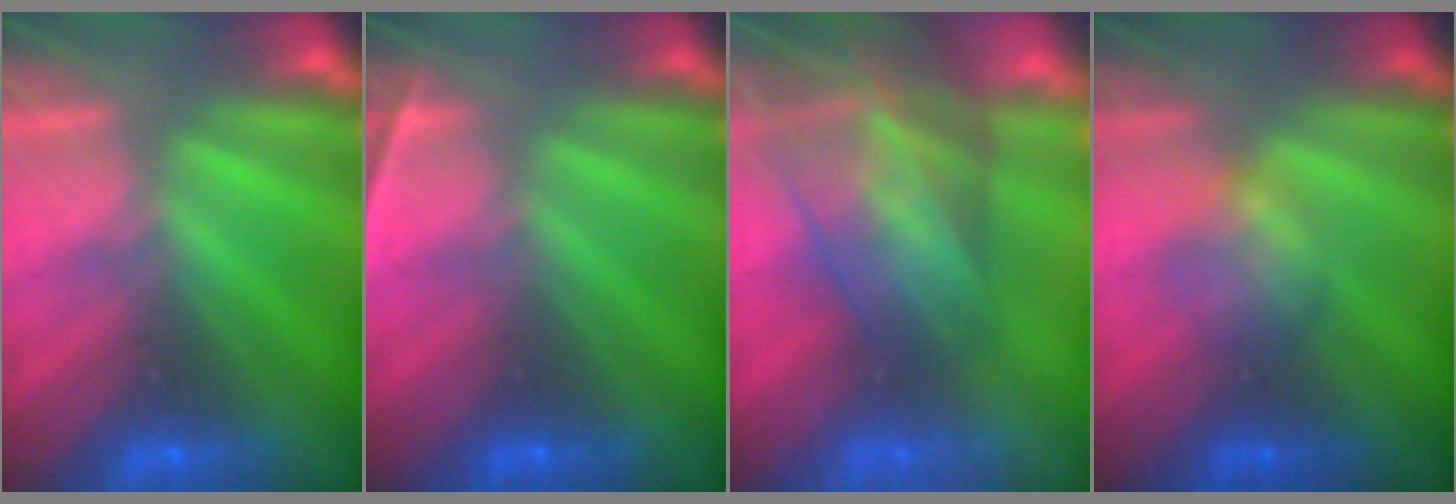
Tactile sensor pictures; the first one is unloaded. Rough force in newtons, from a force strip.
{"total": 2.3}
{"total": 7.7}
{"total": 2.4}